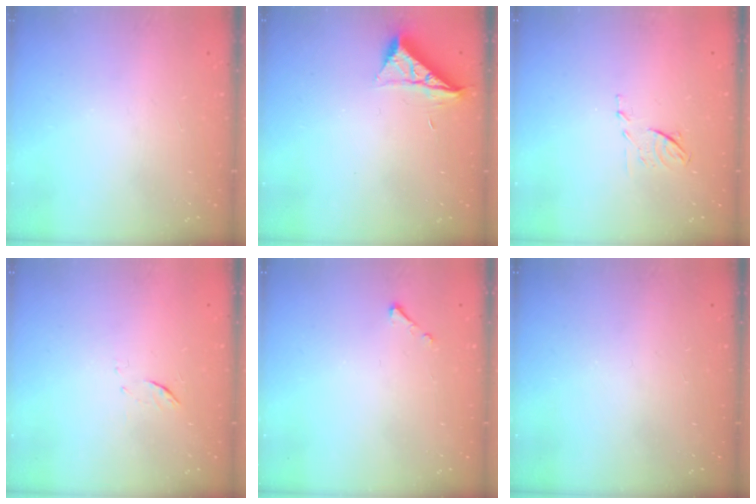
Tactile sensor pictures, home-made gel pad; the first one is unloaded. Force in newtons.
{"total": 6.6, "press": 6.6, "slide": 0.3}
{"total": 4.8, "press": 4.7, "slide": 0.9}
{"total": 5.2, "press": 5.1, "slide": 0.7}
{"total": 2.5, "press": 2.5, "slide": 0.3}
{"total": 0.0}